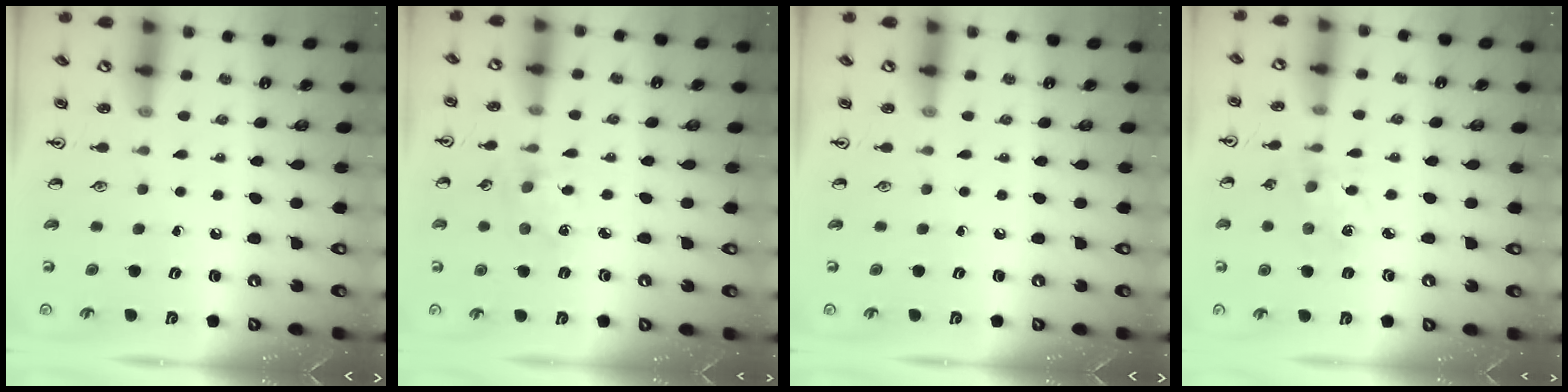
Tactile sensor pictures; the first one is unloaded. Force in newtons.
{"total": 2.1, "press": 2.1, "slide": 0.0}
{"total": 0.0}
{"total": 1.5, "press": 1.4, "slide": 0.4}